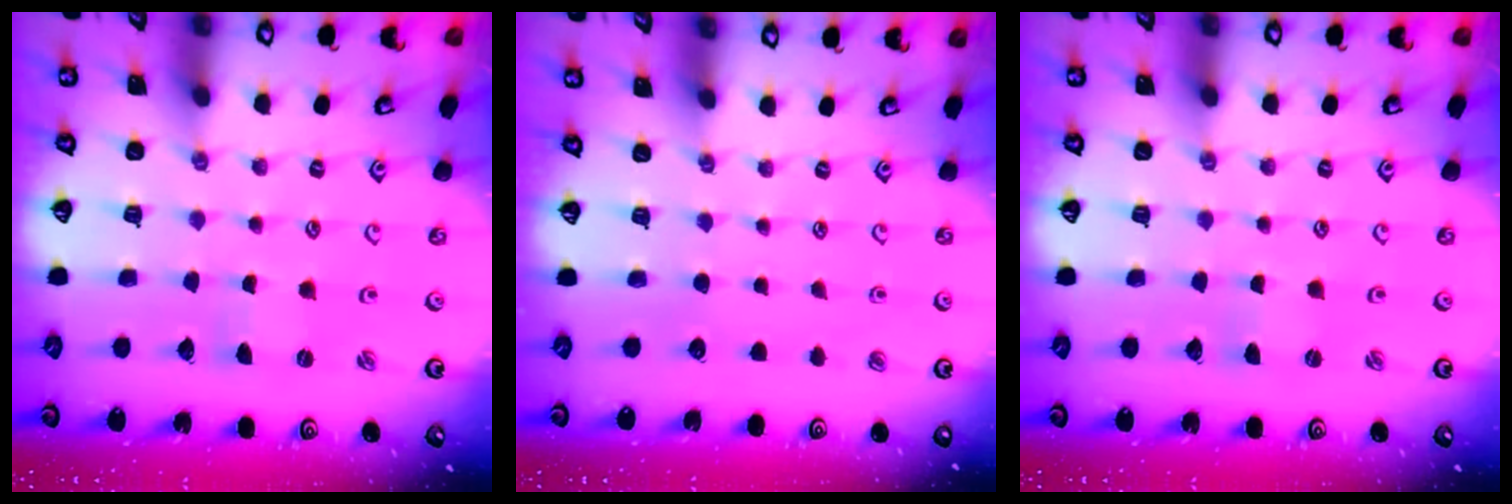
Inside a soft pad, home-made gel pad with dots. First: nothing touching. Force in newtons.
{"total": 0.0}
{"total": 1.2, "press": 1.2, "slide": 0.4}